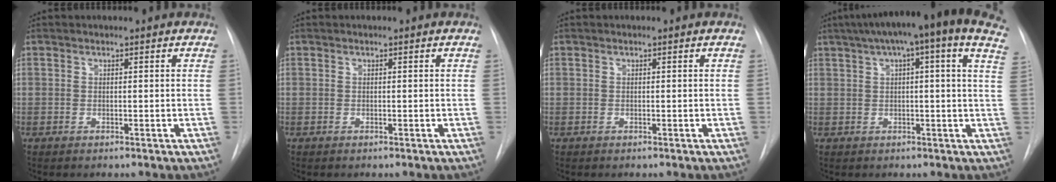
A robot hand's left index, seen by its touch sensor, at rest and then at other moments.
{"total": 0.0}
{"total": 0.0}
{"total": 19.7, "force": [13.5, 1.5, 14.2], "torque": [-0.222, 0.054, 0.159]}